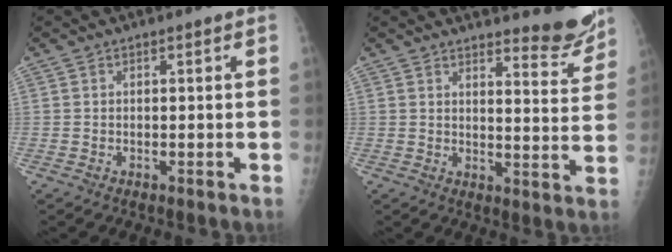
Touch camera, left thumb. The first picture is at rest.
{"total": 8.5, "force": [7.9, 1.2, 2.9], "torque": [-0.019, -0.076, 0.099]}